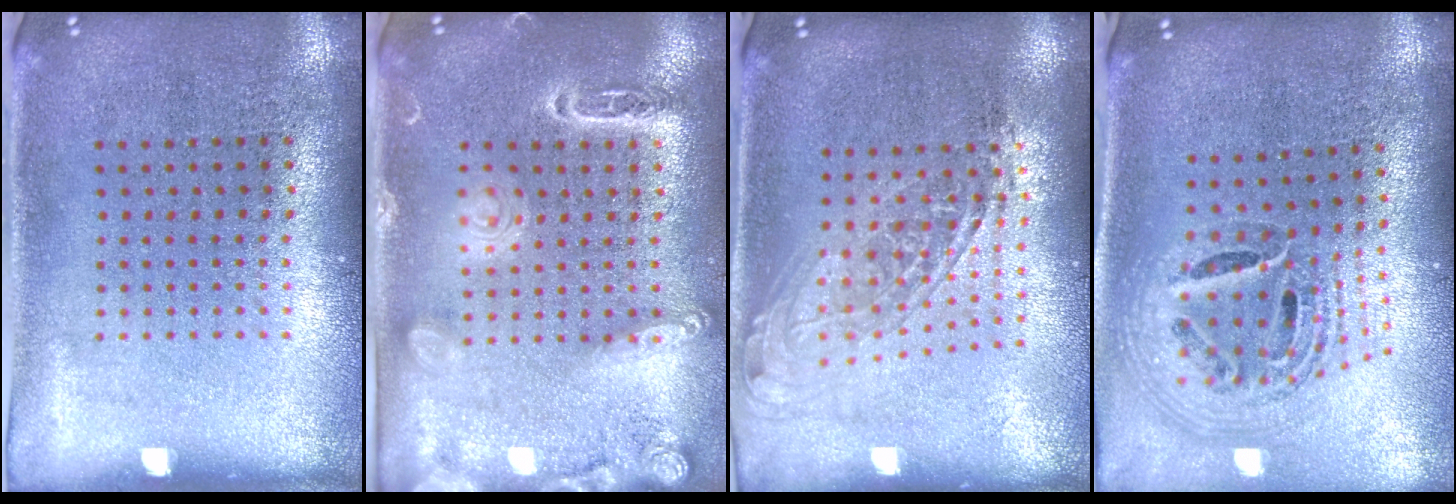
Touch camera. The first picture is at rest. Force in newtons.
{"total": 2.0, "press": 1.9, "slide": 0.6}
{"total": 1.6, "press": 1.3, "slide": 0.9}
{"total": 1.8, "press": 1.5, "slide": 1.1}